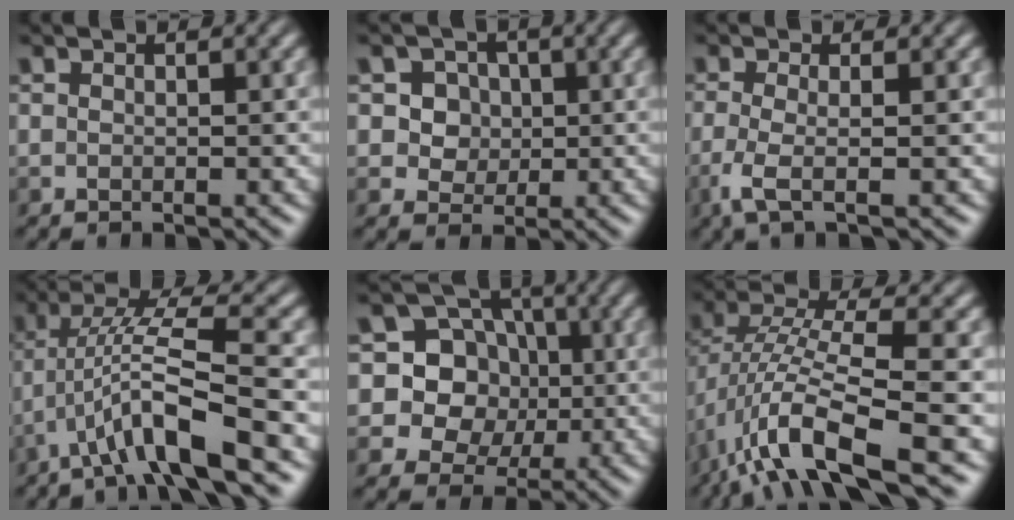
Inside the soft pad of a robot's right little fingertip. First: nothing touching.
{"total": 5.2, "force": [1.8, 4.4, 2.1], "torque": [-0.022, 0.011, 0.023]}
{"total": 2.6, "force": [-1.1, 0.5, 2.3], "torque": [-0.066, -0.001, -0.022]}
{"total": 6.9, "force": [-3.7, 0.2, 5.9], "torque": [-0.109, 0.019, -0.066]}
{"total": 12.7, "force": [2.2, 11.7, 4.6], "torque": [-0.120, 0.043, 0.027]}
{"total": 8.6, "force": [-4.5, 2.4, 6.9], "torque": [-0.134, 0.012, -0.091]}